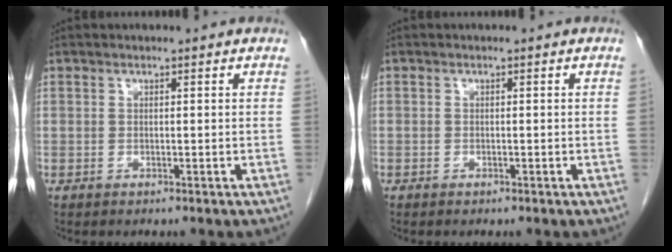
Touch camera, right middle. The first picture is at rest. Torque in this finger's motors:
{"motor_torque": [0.84, -1.30, -0.12, -0.21]}